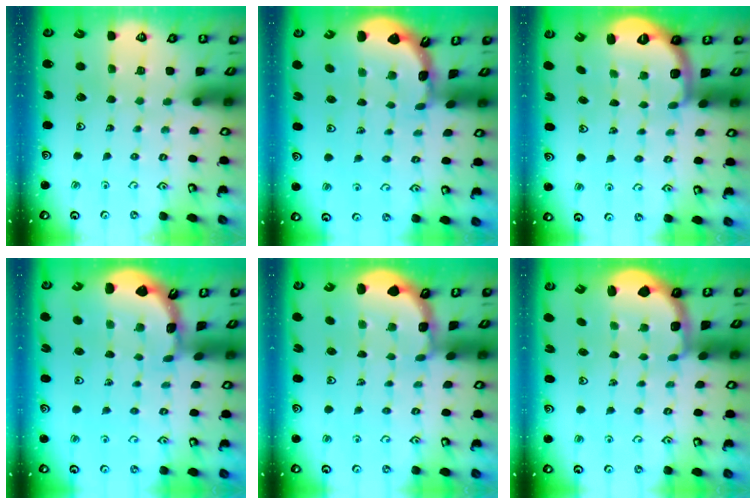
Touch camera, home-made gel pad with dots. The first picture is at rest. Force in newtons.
{"total": 1.8, "press": 1.8, "slide": 0.1}
{"total": 2.4, "press": 1.8, "slide": 1.6}
{"total": 1.6, "press": 1.6, "slide": 0.1}
{"total": 2.0, "press": 2.0, "slide": 0.3}
{"total": 2.5, "press": 1.3, "slide": 2.1}